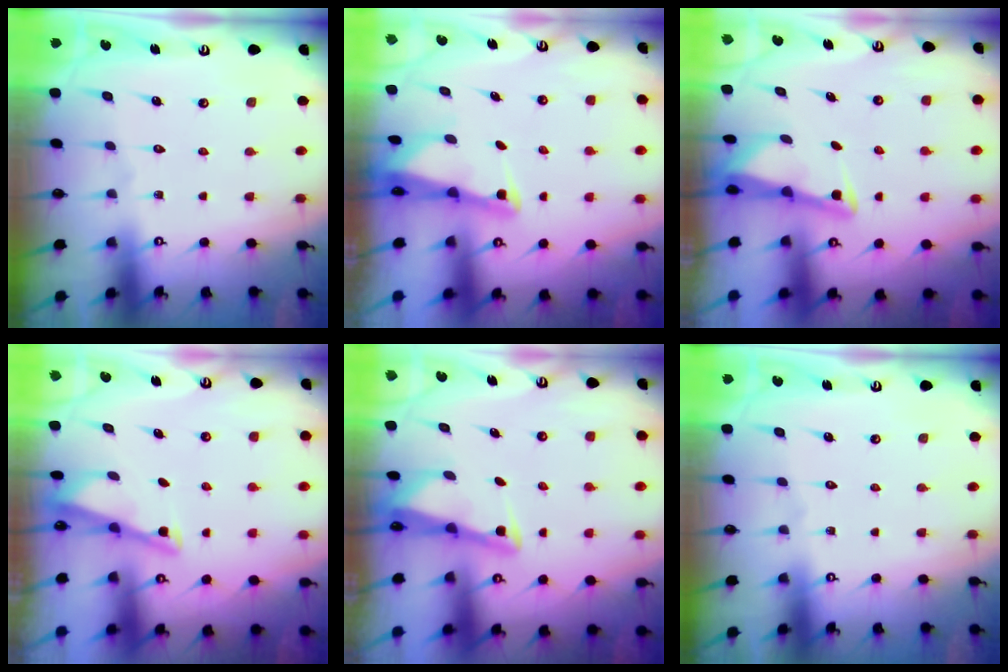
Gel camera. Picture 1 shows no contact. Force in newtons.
{"total": 2.4, "press": 2.4, "slide": 0.3}
{"total": 3.3, "press": 3.3, "slide": 0.4}
{"total": 3.4, "press": 3.4, "slide": 0.3}
{"total": 2.8, "press": 2.8, "slide": 0.2}
{"total": 0.0}